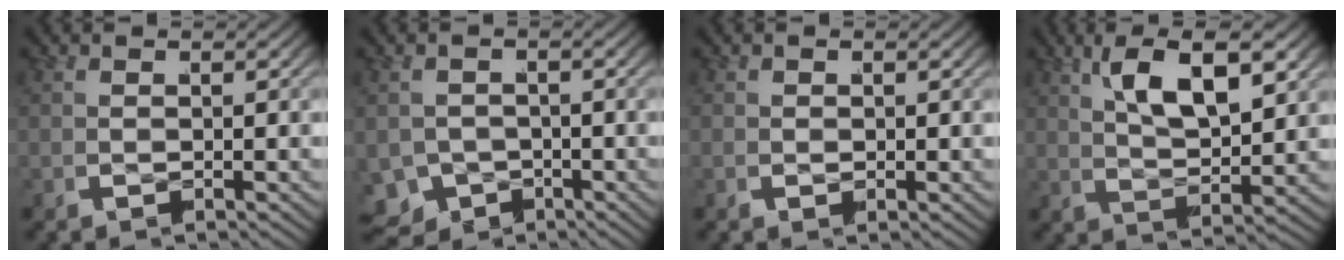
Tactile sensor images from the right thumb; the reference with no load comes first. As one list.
[{"total": 6.9, "force": [-3.2, 5.7, 2.3], "torque": [-0.060, -0.044, -0.037]}, {"total": 0.0}, {"total": 6.1, "force": [2.8, 1.5, 5.2], "torque": [-0.087, 0.016, 0.047]}]